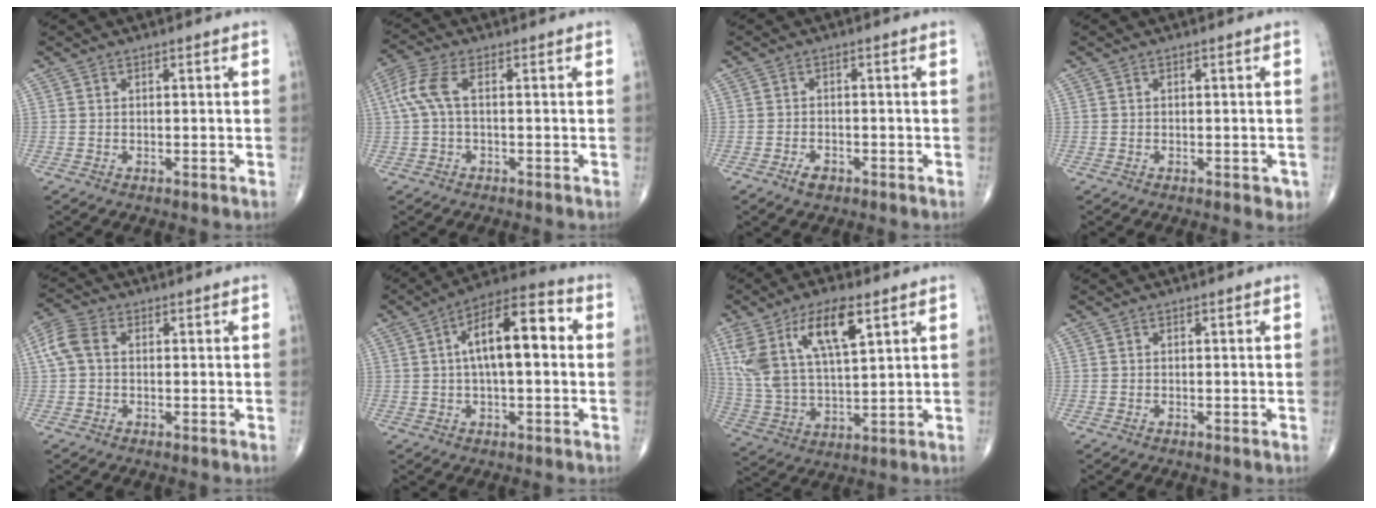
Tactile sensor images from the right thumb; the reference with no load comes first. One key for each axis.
{"total": 5.9, "fx": 0.5, "fy": 2.3, "fz": 5.4, "tx": -0.149, "ty": 0.021, "tz": 0.007}
{"total": 2.4, "fx": -1.6, "fy": 1.2, "fz": 1.3, "tx": -0.020, "ty": 0.005, "tz": -0.026}
{"total": 1.6, "fx": -0.6, "fy": 1.0, "fz": 1.1, "tx": 0.000, "ty": 0.000, "tz": -0.008}
{"total": 5.6, "fx": 0.6, "fy": 3.8, "fz": 4.0, "tx": -0.098, "ty": 0.020, "tz": 0.006}
{"total": 14.1, "fx": 2.0, "fy": 5.8, "fz": 12.7, "tx": -0.198, "ty": 0.032, "tz": 0.022}
{"total": 16.3, "fx": 7.5, "fy": 6.5, "fz": 12.9, "tx": -0.252, "ty": -0.016, "tz": 0.146}
{"total": 0.0}